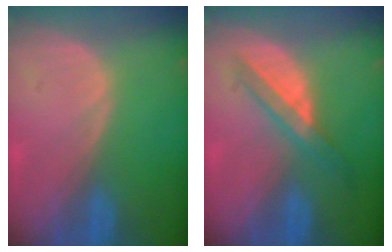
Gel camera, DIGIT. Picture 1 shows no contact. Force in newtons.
{"total": 5.9, "press": 5.4, "slide": 2.4}